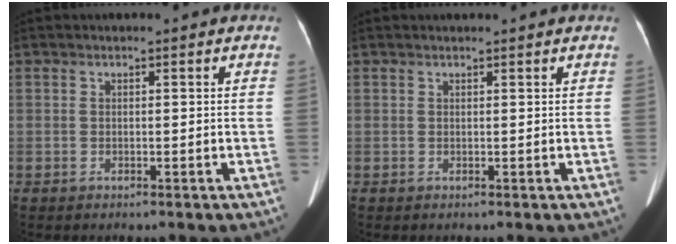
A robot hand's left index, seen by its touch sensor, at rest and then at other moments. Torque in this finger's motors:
{"motor_torque": [-0.06, -0.04, -0.06, 0.03]}